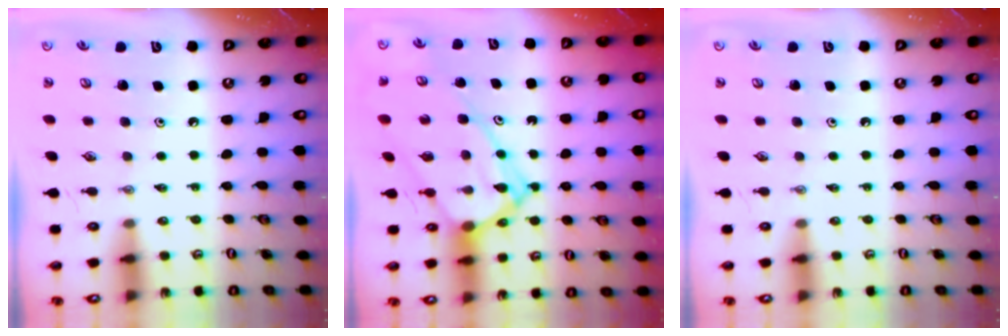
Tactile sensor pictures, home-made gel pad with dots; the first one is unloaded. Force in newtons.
{"total": 15.7, "press": 15.6, "slide": 1.4}
{"total": 0.0}